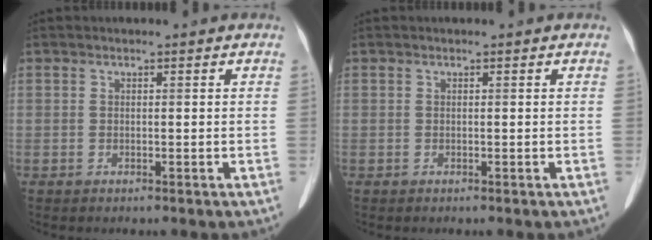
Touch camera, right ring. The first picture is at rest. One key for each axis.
{"total": 0.0}